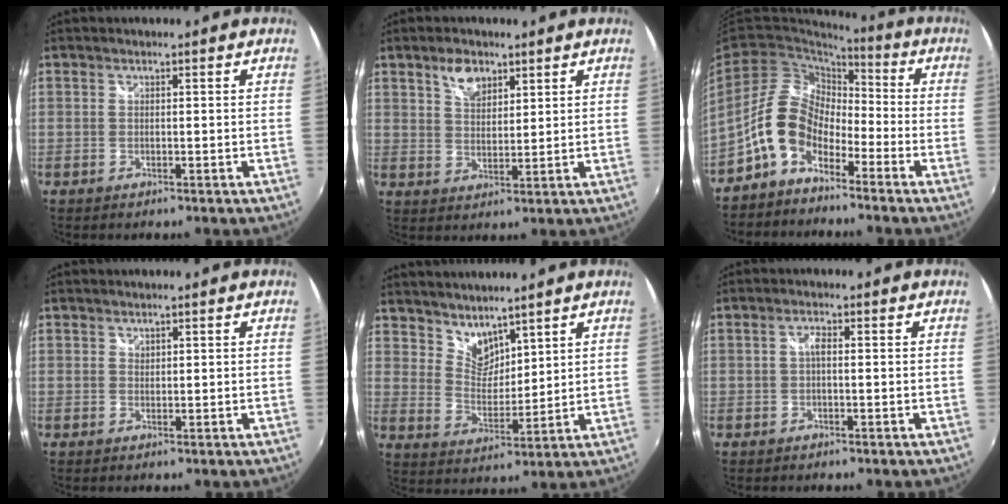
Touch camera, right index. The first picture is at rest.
{"total": 5.4, "force": [3.4, 3.0, 3.0], "torque": [-0.044, 0.007, 0.062]}
{"total": 10.1, "force": [-5.9, 6.2, 5.5], "torque": [-0.105, 0.022, -0.118]}
{"total": 0.6, "force": [0.5, 0.3, 0.0], "torque": [0.001, 0.001, 0.009]}
{"total": 6.8, "force": [5.8, 3.1, 1.8], "torque": [-0.020, 0.002, 0.113]}
{"total": 1.5, "force": [-0.1, 0.5, 1.4], "torque": [-0.026, 0.006, -0.006]}